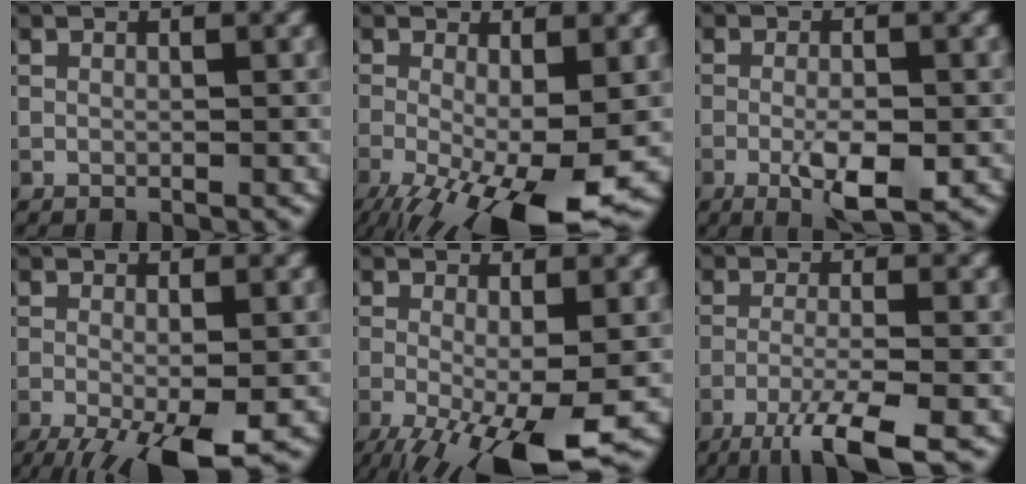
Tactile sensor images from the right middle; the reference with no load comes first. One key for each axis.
{"total": 11.4, "fx": -4.9, "fy": 3.3, "fz": 9.8, "tx": -0.170, "ty": -0.030, "tz": -0.081}
{"total": 4.4, "fx": -1.6, "fy": 1.2, "fz": 3.9, "tx": -0.067, "ty": -0.002, "tz": -0.026}
{"total": 7.4, "fx": -4.0, "fy": 1.9, "fz": 6.0, "tx": -0.103, "ty": -0.015, "tz": -0.066}
{"total": 9.6, "fx": -4.4, "fy": 2.5, "fz": 8.2, "tx": -0.154, "ty": -0.027, "tz": -0.071}
{"total": 5.9, "fx": -3.7, "fy": 0.8, "fz": 4.5, "tx": -0.071, "ty": 0.000, "tz": -0.076}